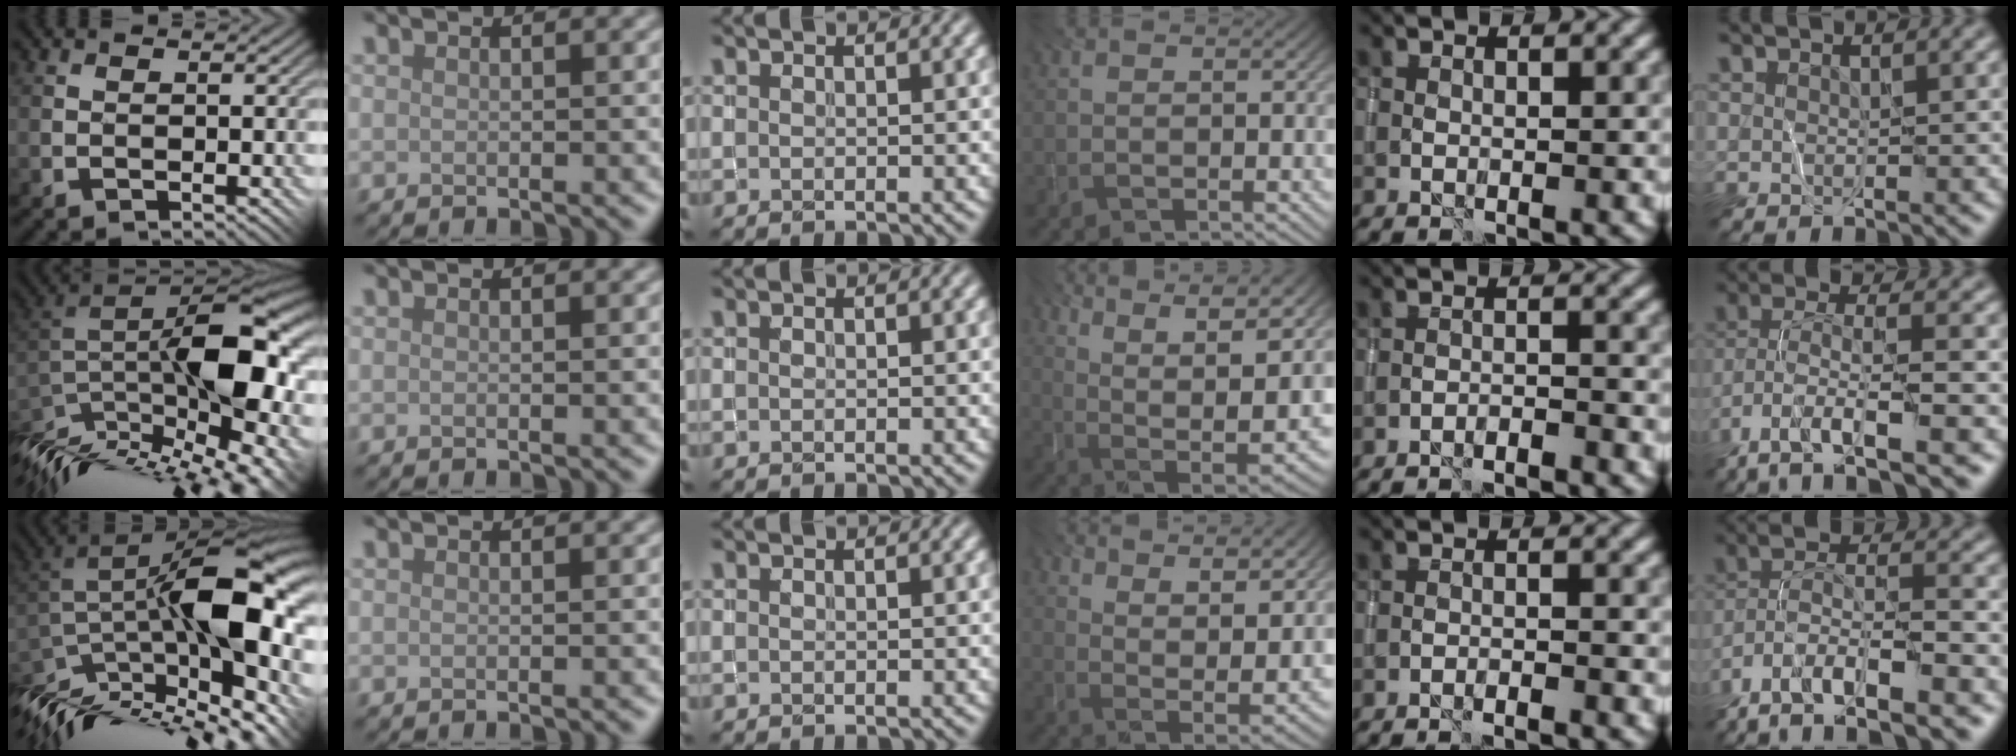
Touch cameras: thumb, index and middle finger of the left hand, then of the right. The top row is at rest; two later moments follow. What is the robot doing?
{"motion": "wrap", "object": "yarn"}